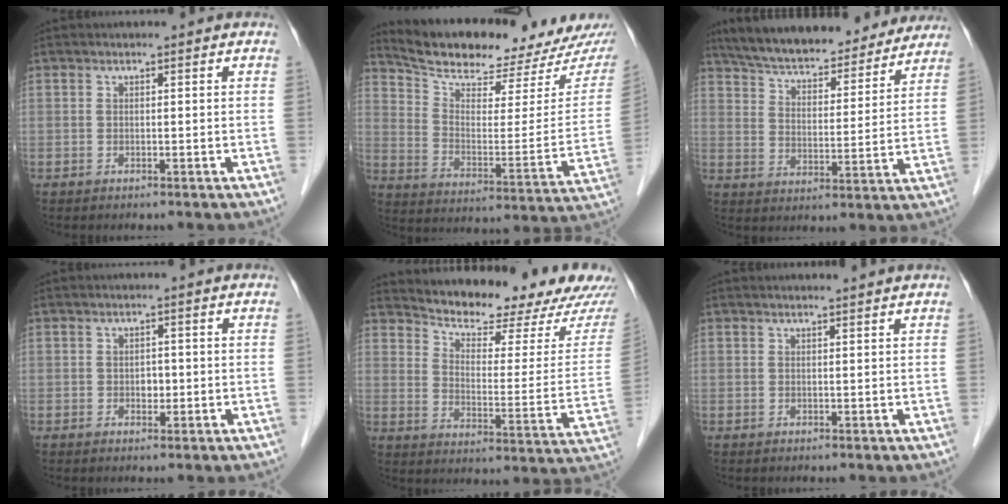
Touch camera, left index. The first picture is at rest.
{"total": 19.2, "force": [17.6, 3.3, 6.9], "torque": [-0.109, -0.043, 0.255]}
{"total": 22.6, "force": [20.3, 5.7, 8.1], "torque": [-0.128, 0.014, 0.282]}
{"total": 1.6, "force": [-0.2, 1.2, 1.1], "torque": [-0.016, 0.002, -0.001]}
{"total": 19.7, "force": [18.0, 3.3, 7.3], "torque": [-0.102, -0.047, 0.232]}
{"total": 2.2, "force": [2.0, -0.6, 0.7], "torque": [-0.011, 0.003, 0.028]}